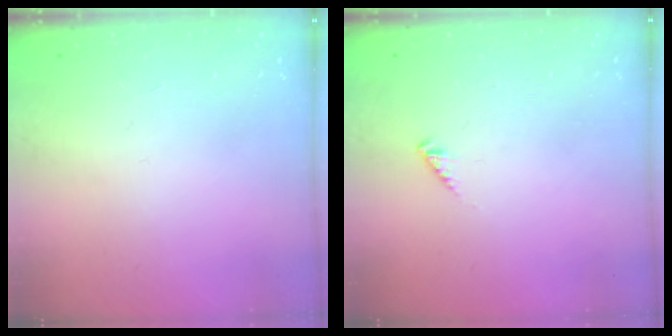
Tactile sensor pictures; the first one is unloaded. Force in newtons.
{"total": 1.7, "press": 1.7, "slide": 0.4}